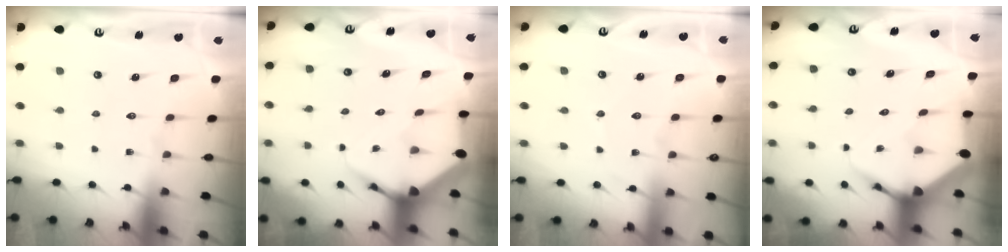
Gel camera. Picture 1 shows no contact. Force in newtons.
{"total": 5.6, "press": 5.5, "slide": 0.8}
{"total": 2.7, "press": 2.7, "slide": 0.3}
{"total": 5.6, "press": 5.5, "slide": 0.8}